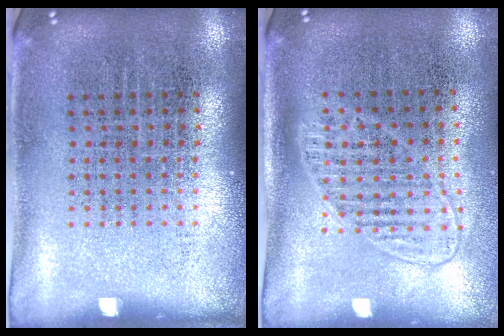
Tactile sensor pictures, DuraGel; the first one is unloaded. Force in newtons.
{"total": 1.4, "press": 1.2, "slide": 0.7}